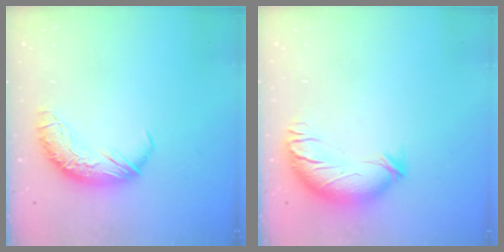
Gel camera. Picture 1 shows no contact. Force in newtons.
{"total": 3.6, "press": 2.7, "slide": 2.5}